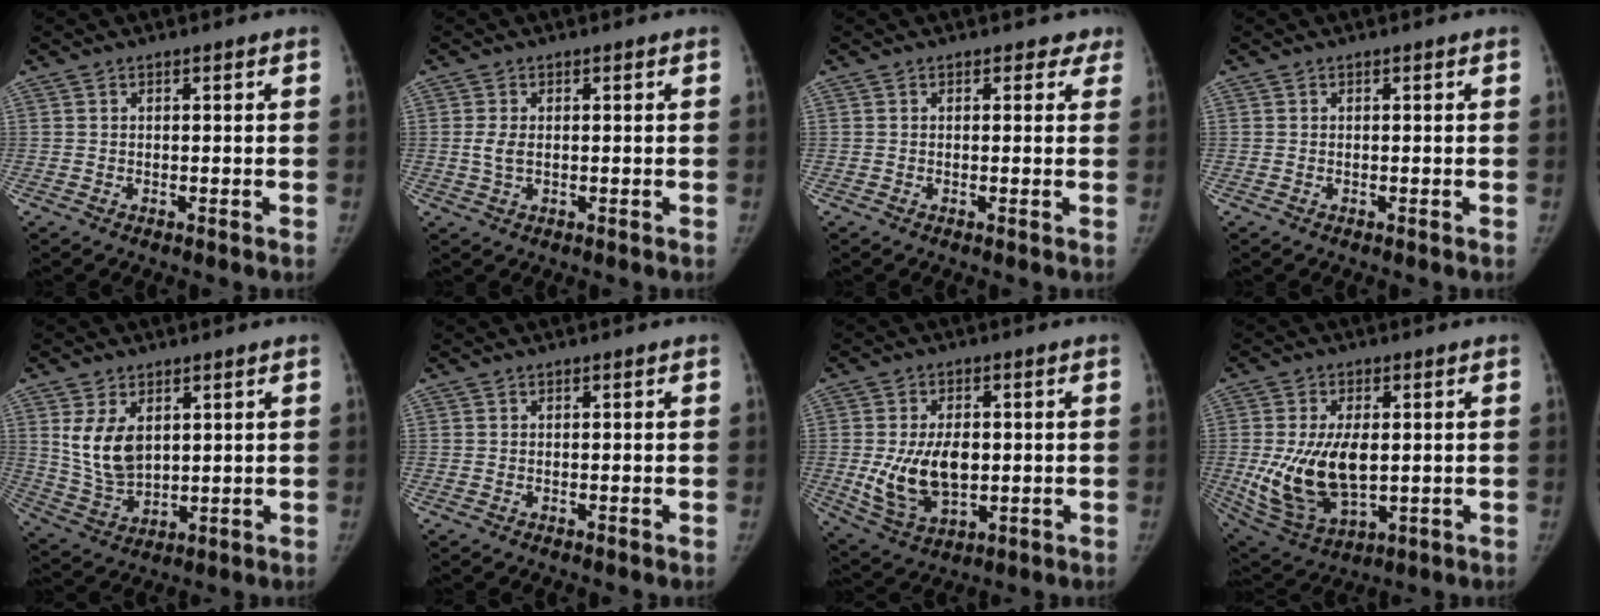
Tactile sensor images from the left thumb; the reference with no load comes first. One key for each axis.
{"total": 2.6, "fx": 0.1, "fy": 1.5, "fz": 2.1, "tx": -0.047, "ty": -0.001, "tz": 0.005}
{"total": 2.3, "fx": 1.7, "fy": 1.5, "fz": 0.3, "tx": 0.027, "ty": -0.006, "tz": 0.004}
{"total": 0.0}
{"total": 9.8, "fx": 3.0, "fy": 6.2, "fz": 6.9, "tx": -0.112, "ty": -0.018, "tz": 0.076}
{"total": 0.0}
{"total": 12.7, "fx": -0.4, "fy": 7.7, "fz": 10.0, "tx": -0.169, "ty": -0.008, "tz": 0.008}
{"total": 16.0, "fx": -0.3, "fy": 9.0, "fz": 13.3, "tx": -0.246, "ty": -0.014, "tz": 0.015}